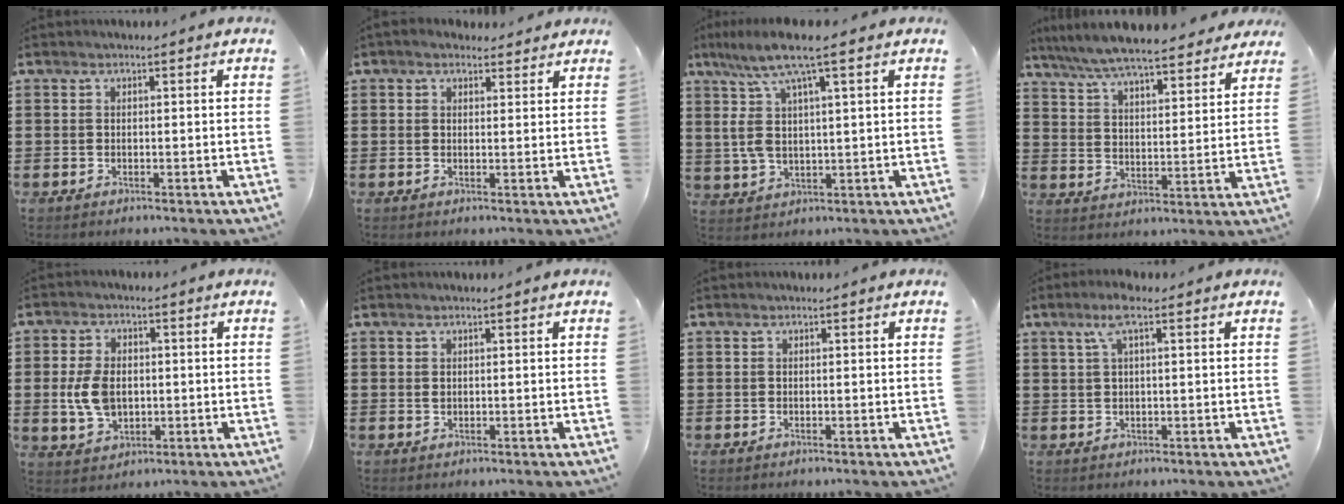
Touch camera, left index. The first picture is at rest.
{"total": 1.7, "force": [1.4, 0.9, 0.3], "torque": [-0.010, 0.006, 0.028]}
{"total": 10.1, "force": [4.7, 2.2, 8.7], "torque": [-0.197, -0.014, 0.074]}
{"total": 7.4, "force": [7.0, 0.4, 2.5], "torque": [-0.079, -0.038, 0.124]}
{"total": 6.7, "force": [-0.1, 4.5, 5.0], "torque": [-0.126, 0.004, -0.007]}
{"total": 0.5, "force": [0.2, 0.3, 0.3], "torque": [-0.009, 0.001, 0.005]}
{"total": 0.0}
{"total": 3.8, "force": [1.8, 0.5, 3.4], "torque": [-0.071, 0.004, 0.030]}